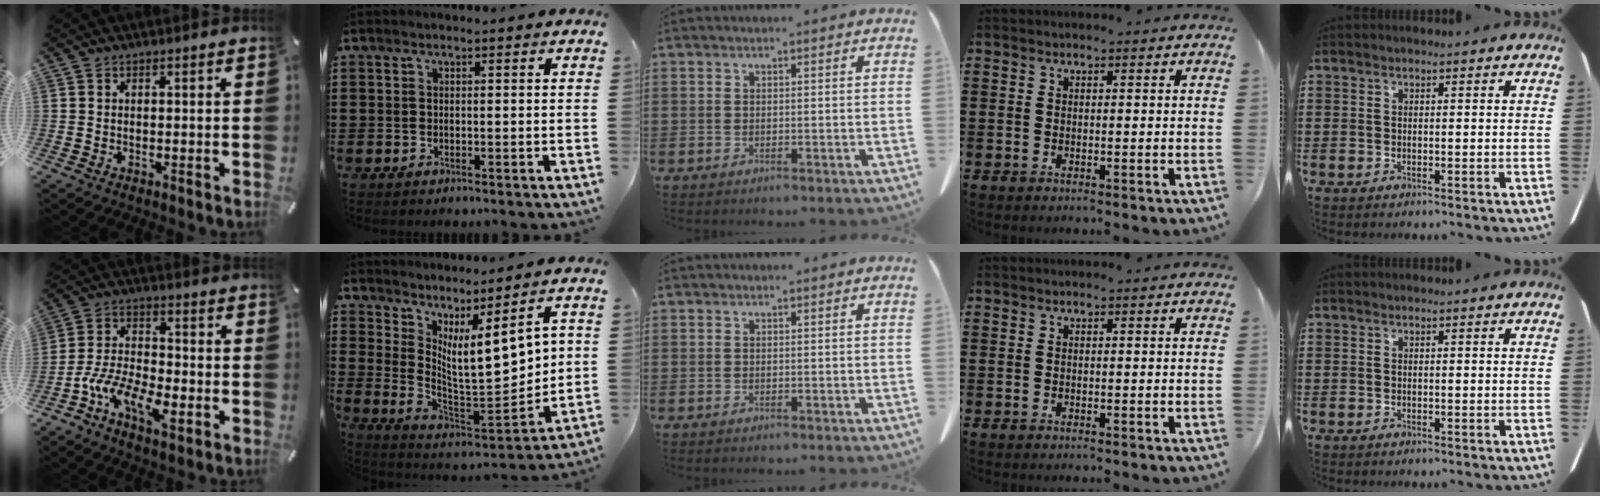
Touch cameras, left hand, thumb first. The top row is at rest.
{"thumb": {"total": 11.2, "force": [-6.0, 5.7, 7.5], "torque": [-0.156, 0.021, -0.107]}, "index": {"total": 9.9, "force": [5.1, 2.5, 8.2], "torque": [-0.130, -0.041, 0.087]}}